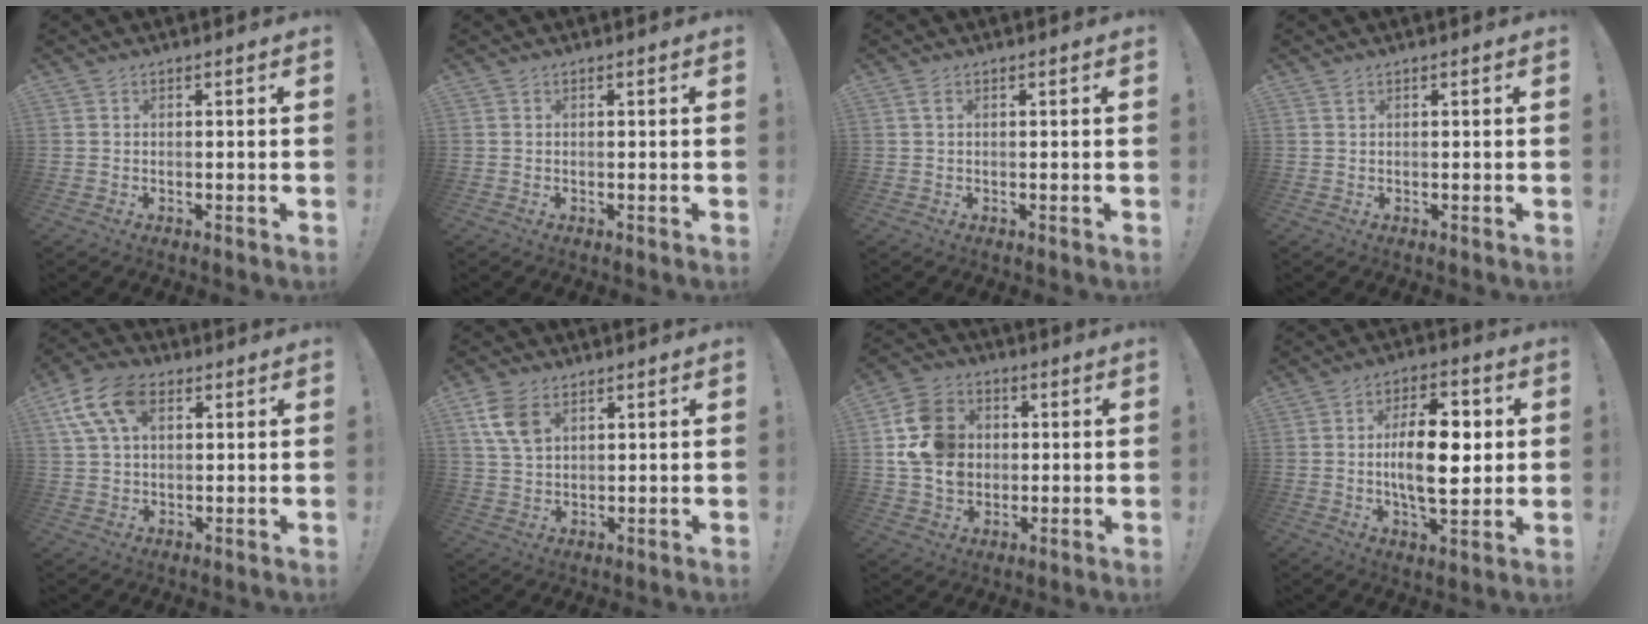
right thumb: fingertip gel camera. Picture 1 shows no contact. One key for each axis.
{"total": 0.0}
{"total": 1.4, "fx": 0.4, "fy": 0.4, "fz": 1.3, "tx": -0.024, "ty": 0.001, "tz": 0.006}
{"total": 0.7, "fx": 0.4, "fy": 0.2, "fz": 0.5, "tx": -0.007, "ty": -0.001, "tz": 0.007}
{"total": 13.3, "fx": 5.2, "fy": 8.1, "fz": 9.2, "tx": -0.175, "ty": -0.003, "tz": 0.101}
{"total": 8.4, "fx": 4.0, "fy": 5.2, "fz": 5.1, "tx": -0.101, "ty": -0.006, "tz": 0.081}
{"total": 15.8, "fx": 1.2, "fy": 13.4, "fz": 8.2, "tx": -0.139, "ty": 0.008, "tz": 0.031}
{"total": 15.5, "fx": 0.7, "fy": 7.4, "fz": 13.7, "tx": -0.218, "ty": -0.006, "tz": 0.001}